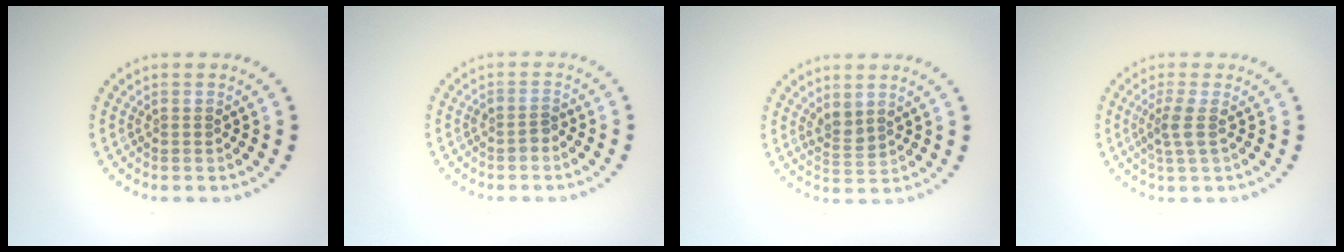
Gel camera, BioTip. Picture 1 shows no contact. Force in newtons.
{"total": 1.1, "press": 0.9, "slide": 0.7}
{"total": 1.6, "press": 1.3, "slide": 0.9}
{"total": 2.0, "press": 1.5, "slide": 1.4}